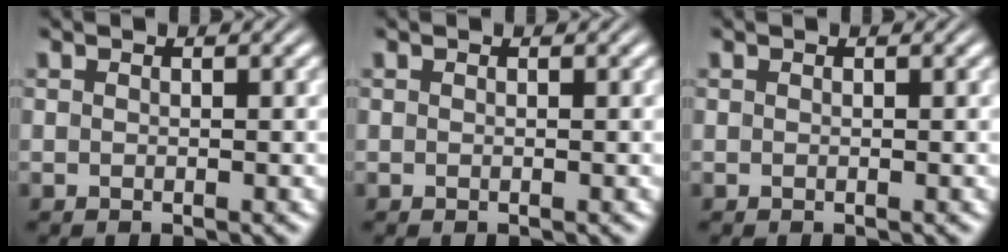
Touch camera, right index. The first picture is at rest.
{"total": 0.0}
{"total": 0.0}